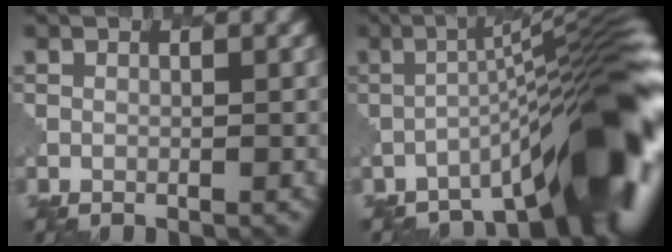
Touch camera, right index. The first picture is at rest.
{"total": 11.9, "force": [-6.5, 2.1, 9.7], "torque": [-0.122, 0.013, -0.101]}